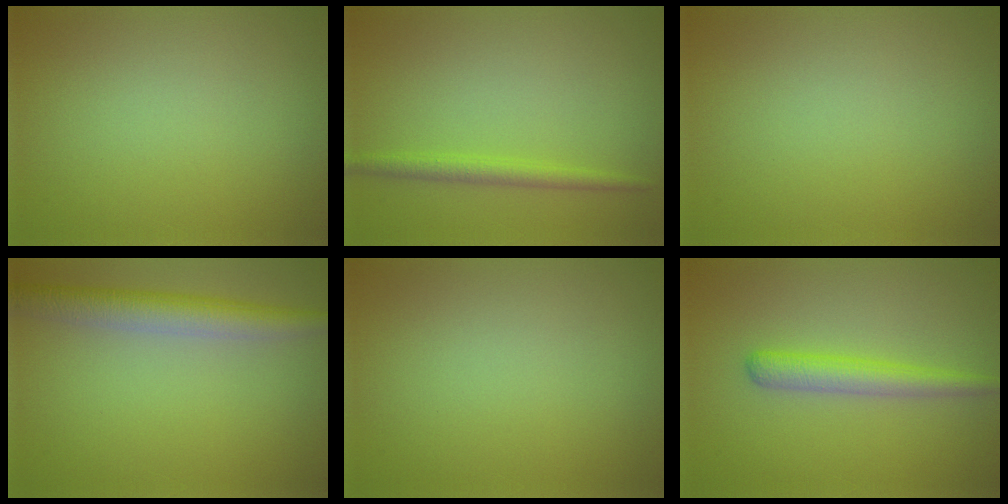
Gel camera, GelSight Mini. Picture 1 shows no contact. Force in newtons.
{"total": 1.8, "press": 1.8, "slide": 0.1}
{"total": 0.0}
{"total": 4.3, "press": 4.3, "slide": 0.1}
{"total": 0.0}
{"total": 2.8, "press": 2.8, "slide": 0.1}